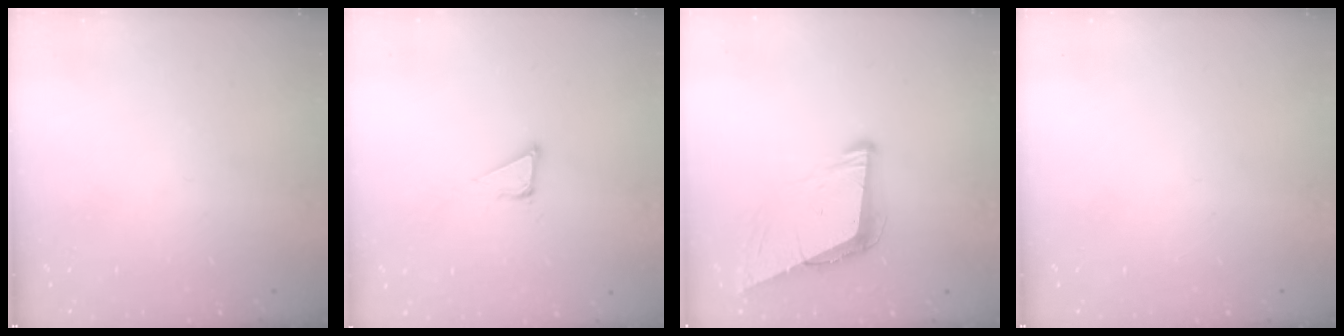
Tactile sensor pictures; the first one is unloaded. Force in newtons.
{"total": 4.3, "press": 4.3, "slide": 0.2}
{"total": 9.1, "press": 8.4, "slide": 3.5}
{"total": 0.0}